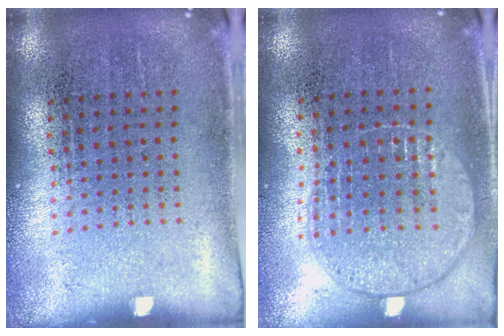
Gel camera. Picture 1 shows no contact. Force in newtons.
{"total": 1.0, "press": 1.0, "slide": 0.3}